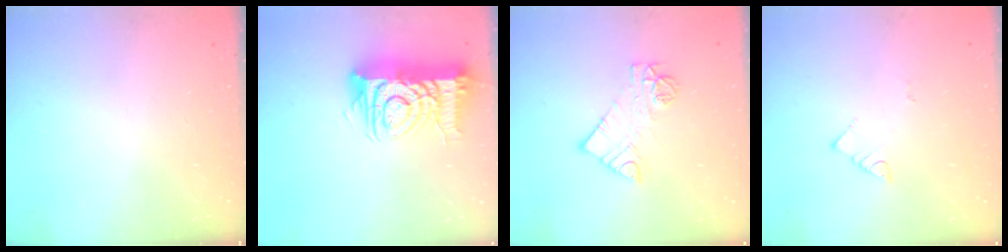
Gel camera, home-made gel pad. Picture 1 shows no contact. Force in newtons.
{"total": 15.4, "press": 15.4, "slide": 1.3}
{"total": 10.1, "press": 10.0, "slide": 0.7}
{"total": 2.9, "press": 2.9, "slide": 0.3}